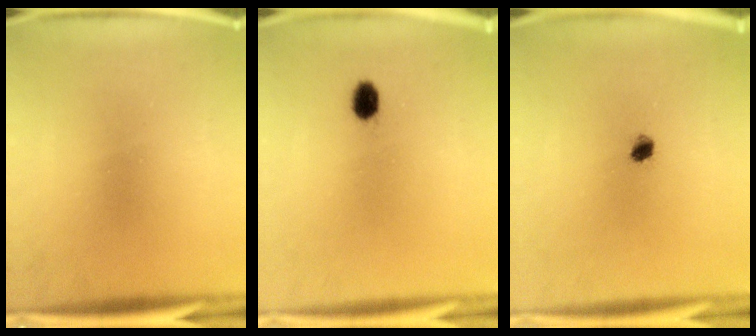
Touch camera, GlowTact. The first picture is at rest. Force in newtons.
{"total": 2.7}
{"total": 2.1}